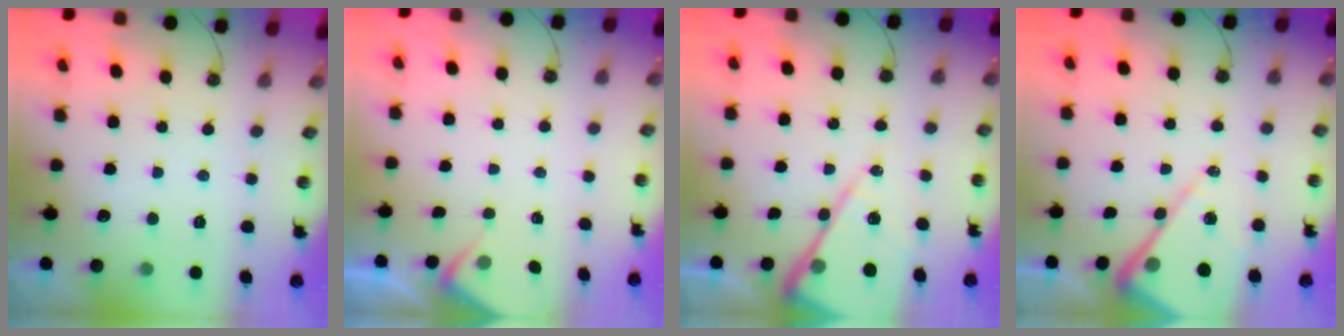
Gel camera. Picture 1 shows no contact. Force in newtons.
{"total": 2.8, "press": 2.7, "slide": 0.4}
{"total": 15.2, "press": 15.1, "slide": 1.4}
{"total": 11.6, "press": 11.5, "slide": 1.5}